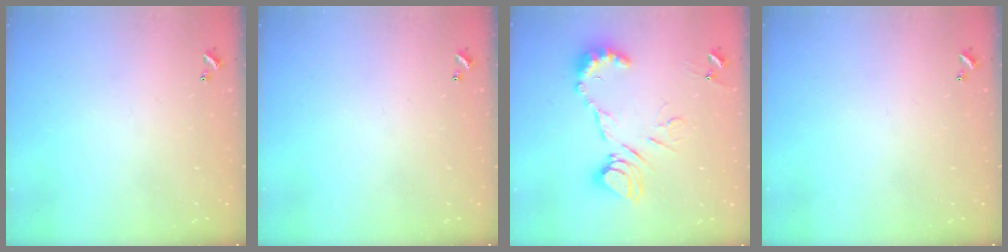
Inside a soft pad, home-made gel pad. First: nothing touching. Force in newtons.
{"total": 0.0}
{"total": 13.4, "press": 13.3, "slide": 1.4}
{"total": 0.0}